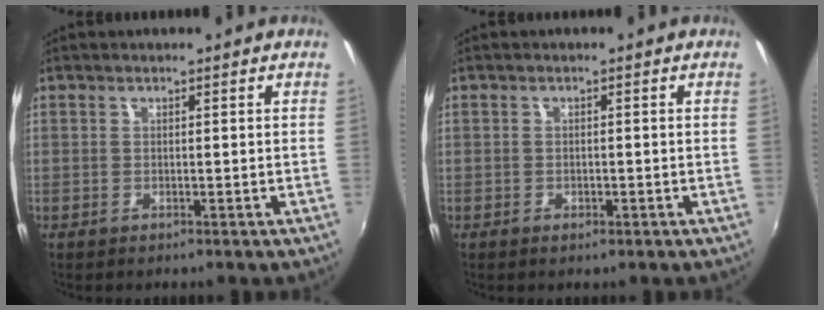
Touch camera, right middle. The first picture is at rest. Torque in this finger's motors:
{"motor_torque": [-0.19, 0.01, -0.04, -0.01]}